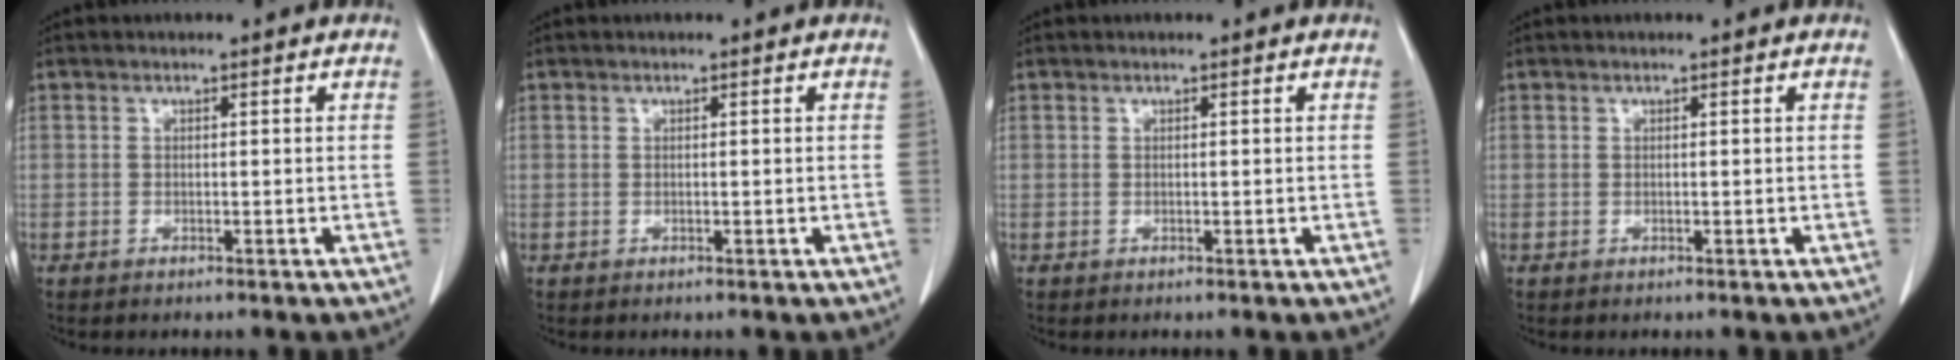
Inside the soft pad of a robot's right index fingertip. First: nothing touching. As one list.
[{"total": 0.0}, {"total": 0.0}, {"total": 0.0}]